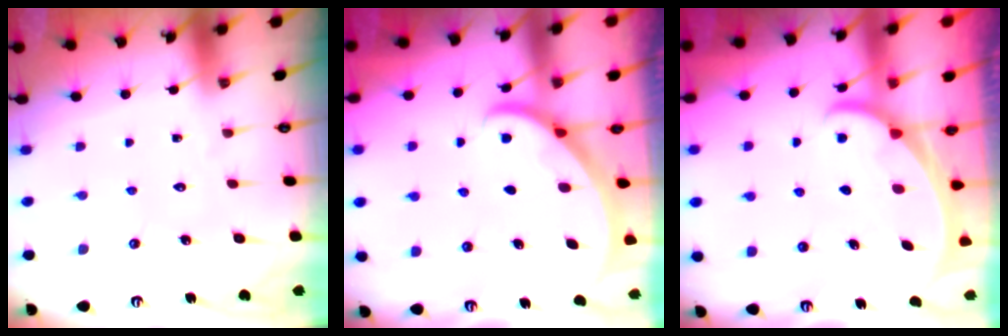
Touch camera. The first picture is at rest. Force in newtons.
{"total": 2.9, "press": 2.9, "slide": 0.2}
{"total": 1.6, "press": 1.6, "slide": 0.1}